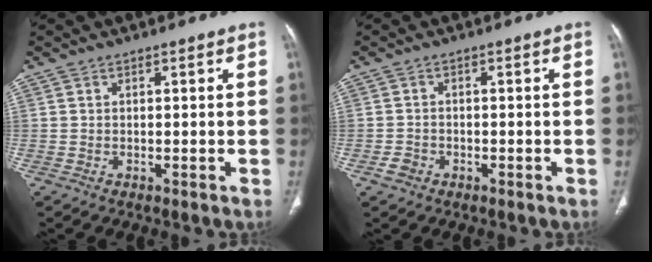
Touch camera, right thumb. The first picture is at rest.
{"total": 2.2, "force": [-1.1, 1.7, 0.8], "torque": [-0.013, 0.009, -0.018]}